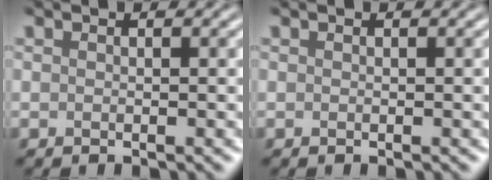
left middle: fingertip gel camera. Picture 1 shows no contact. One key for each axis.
{"total": 0.0}